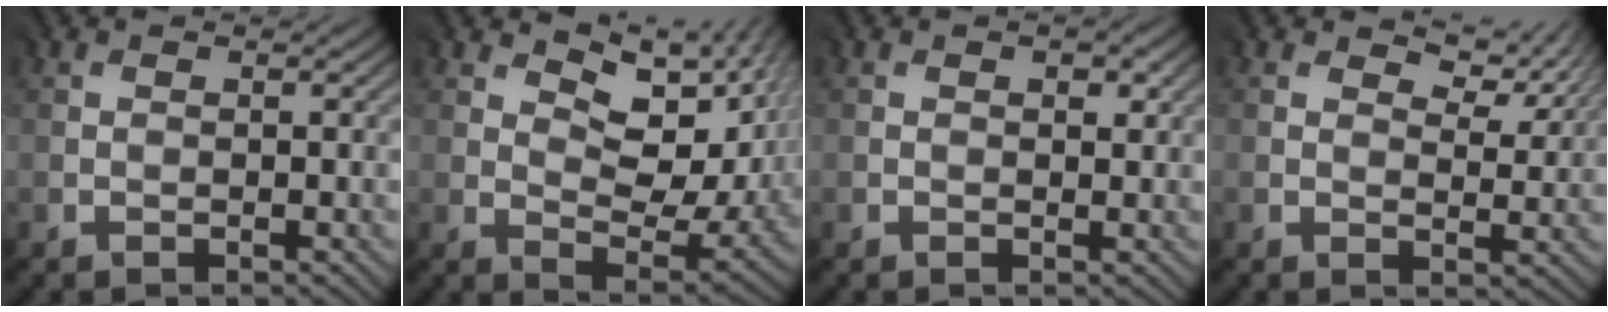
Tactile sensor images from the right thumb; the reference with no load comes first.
{"total": 10.8, "force": [4.4, 5.5, 8.2], "torque": [-0.128, -0.011, 0.079]}
{"total": 1.6, "force": [0.7, 0.8, 1.2], "torque": [-0.015, -0.002, 0.014]}
{"total": 5.1, "force": [2.8, 2.5, 3.4], "torque": [-0.052, -0.005, 0.047]}